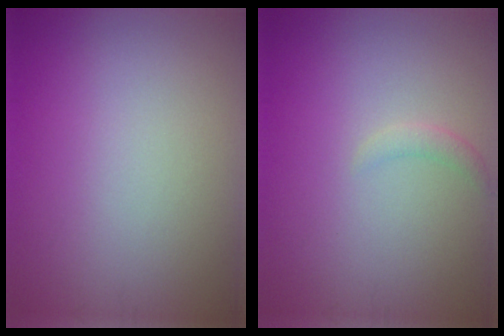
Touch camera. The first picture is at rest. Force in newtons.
{"total": 1.0, "press": 1.0, "slide": 0.1}